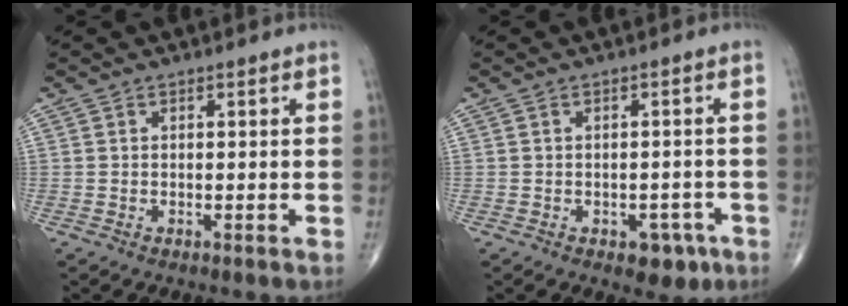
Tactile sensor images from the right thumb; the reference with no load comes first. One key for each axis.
{"total": 4.7, "fx": -2.4, "fy": 3.0, "fz": 2.7, "tx": -0.011, "ty": 0.013, "tz": -0.026}